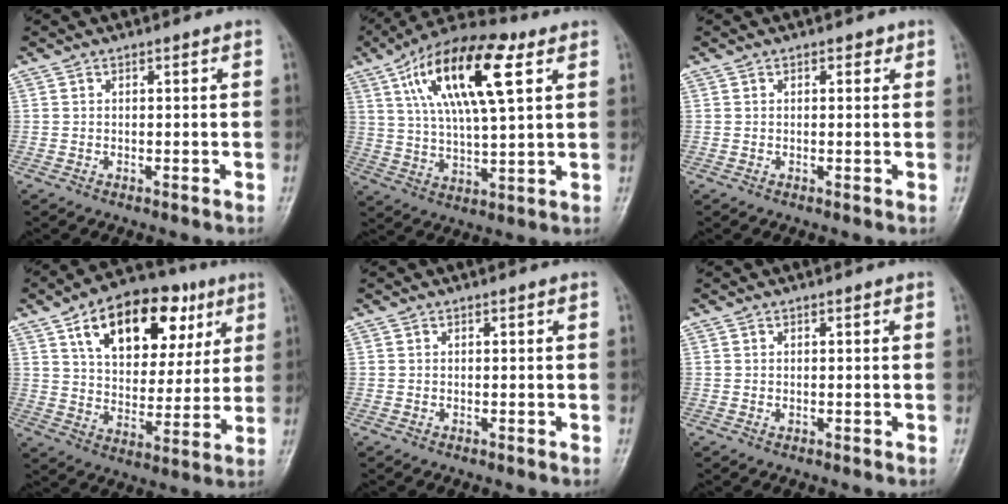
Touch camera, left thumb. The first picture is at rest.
{"total": 18.8, "force": [7.5, 6.6, 16.0], "torque": [-0.273, 0.001, 0.126]}
{"total": 1.5, "force": [0.7, 0.9, 0.9], "torque": [-0.003, 0.000, 0.006]}
{"total": 21.0, "force": [9.6, 12.0, 14.4], "torque": [-0.177, -0.008, 0.153]}
{"total": 0.0}
{"total": 0.8, "force": [0.2, 0.4, 0.6], "torque": [-0.009, 0.001, 0.005]}